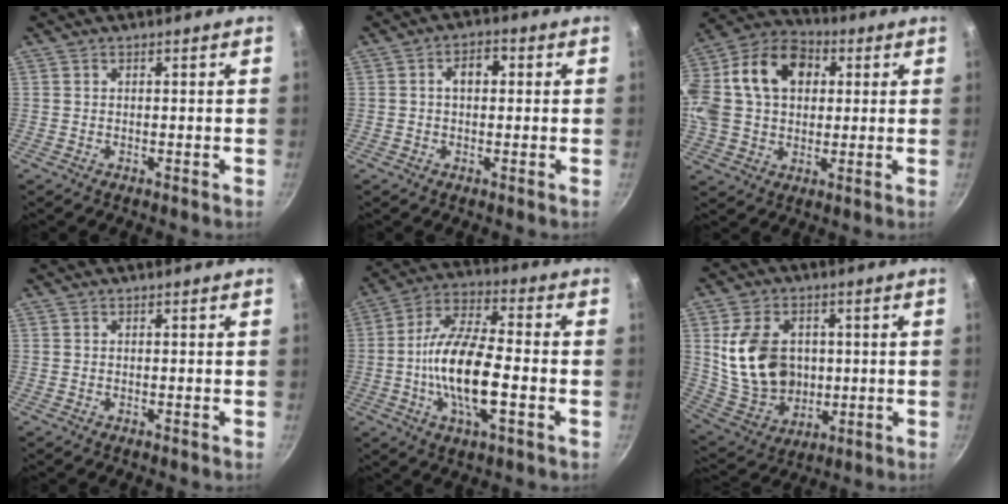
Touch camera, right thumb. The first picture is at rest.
{"total": 4.1, "force": [0.5, 2.8, 3.0], "torque": [-0.029, 0.013, 0.002]}
{"total": 26.0, "force": [5.8, 18.9, 16.9], "torque": [-0.362, 0.047, 0.089]}
{"total": 0.0}
{"total": 16.2, "force": [-3.1, 6.1, 14.7], "torque": [-0.270, 0.028, -0.069]}
{"total": 16.3, "force": [1.8, 12.4, 10.4], "torque": [-0.169, -0.007, 0.049]}